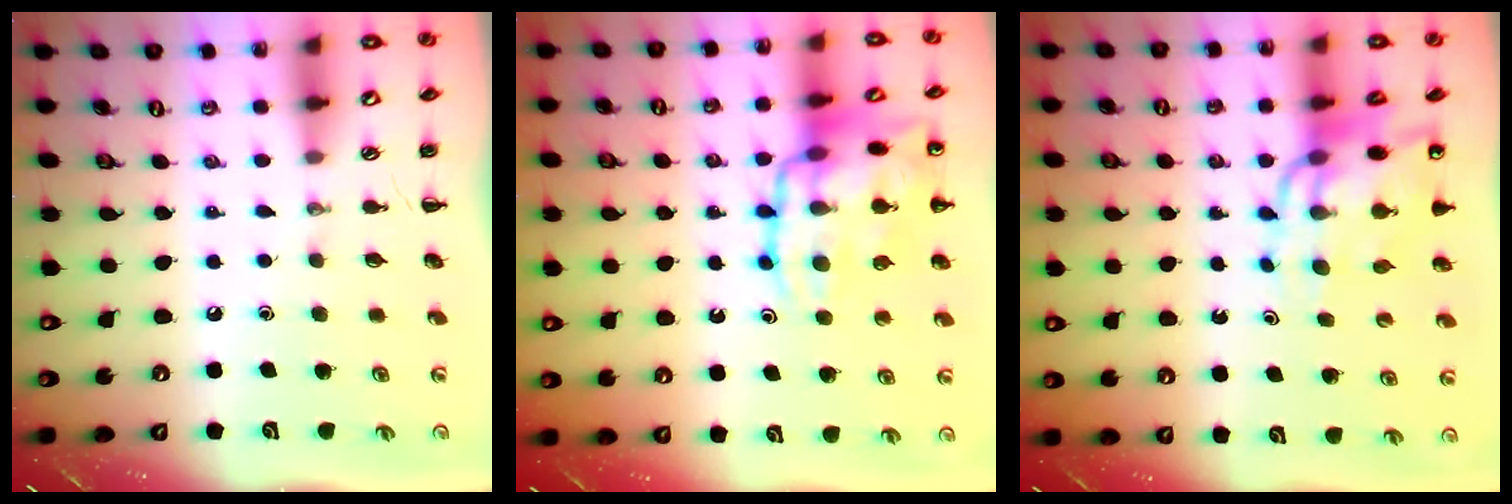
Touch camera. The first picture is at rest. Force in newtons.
{"total": 20.0, "press": 19.8, "slide": 2.3}
{"total": 13.1, "press": 12.5, "slide": 4.1}